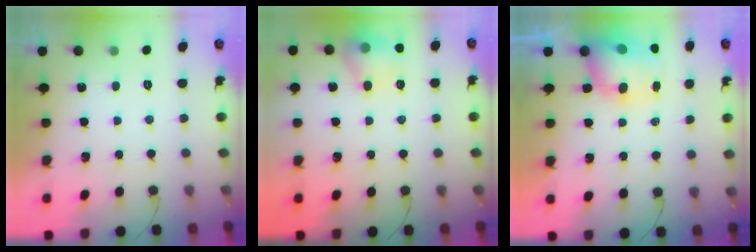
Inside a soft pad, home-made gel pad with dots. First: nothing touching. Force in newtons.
{"total": 12.8, "press": 12.8, "slide": 1.0}
{"total": 10.0, "press": 9.6, "slide": 2.7}